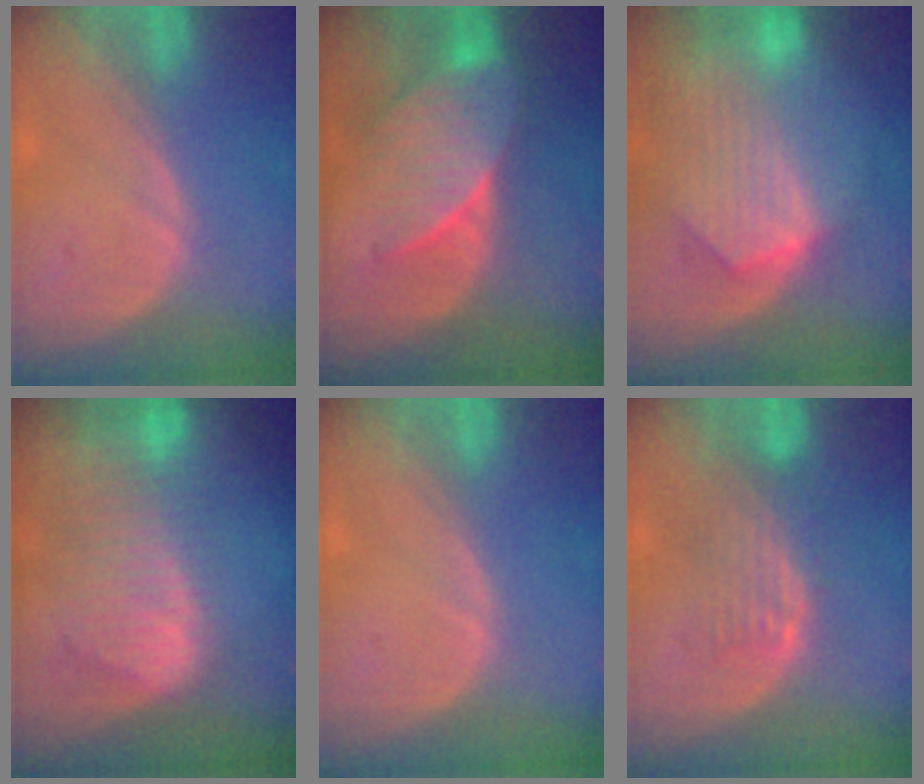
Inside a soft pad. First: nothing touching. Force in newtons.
{"total": 7.5, "press": 7.4, "slide": 1.0}
{"total": 10.2, "press": 9.0, "slide": 4.9}
{"total": 9.2, "press": 8.1, "slide": 4.4}
{"total": 0.0}
{"total": 5.1, "press": 4.4, "slide": 2.6}